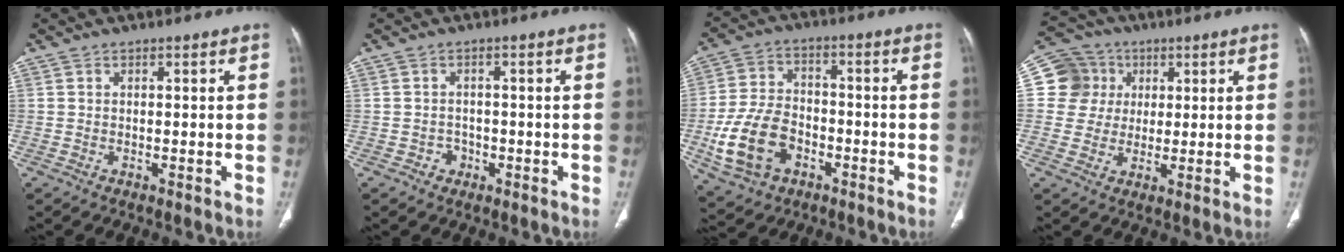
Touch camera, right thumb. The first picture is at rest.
{"total": 2.0, "force": [-1.0, 1.7, 0.3], "torque": [0.005, 0.009, -0.017]}
{"total": 13.2, "force": [-4.7, 9.2, 8.3], "torque": [-0.157, 0.023, -0.081]}
{"total": 9.3, "force": [1.8, 9.0, 1.3], "torque": [0.009, 0.011, 0.027]}